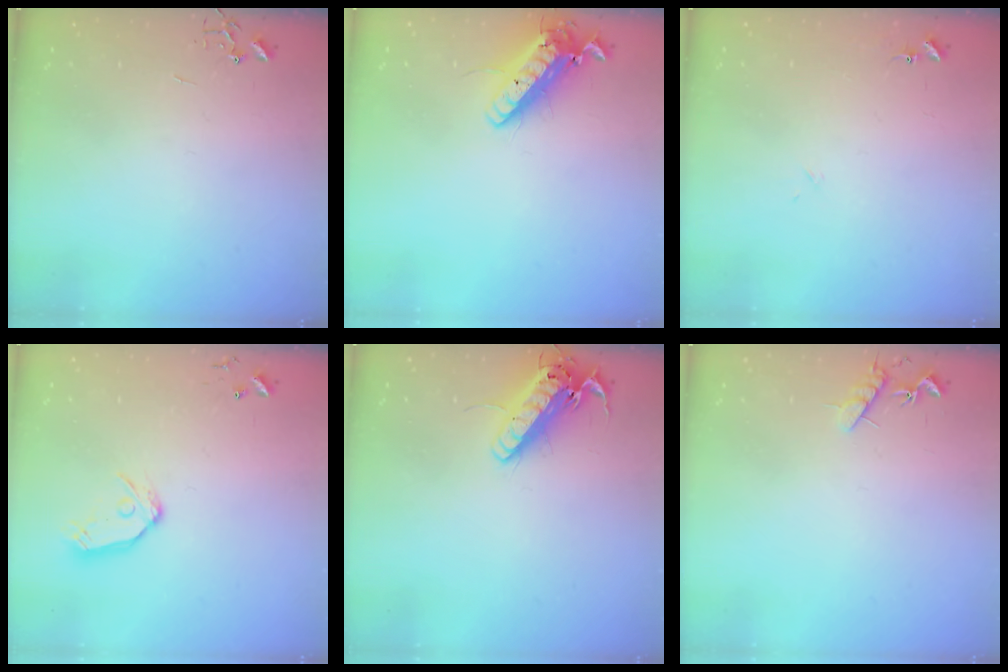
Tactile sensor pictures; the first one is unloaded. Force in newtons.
{"total": 15.3, "press": 15.1, "slide": 2.8}
{"total": 7.8, "press": 7.8, "slide": 0.6}
{"total": 9.6, "press": 9.6, "slide": 1.0}
{"total": 16.4, "press": 16.2, "slide": 2.7}
{"total": 7.0, "press": 6.9, "slide": 0.6}